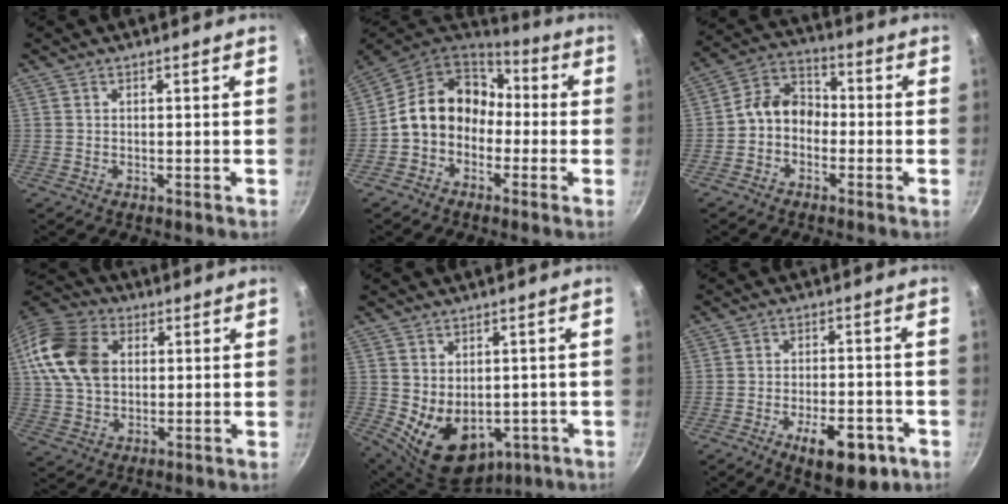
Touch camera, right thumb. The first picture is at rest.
{"total": 13.7, "force": [-1.1, 11.2, 7.7], "torque": [-0.096, 0.055, -0.037]}
{"total": 7.8, "force": [-1.9, 6.0, 4.6], "torque": [-0.055, 0.040, -0.055]}
{"total": 15.7, "force": [3.3, 11.3, 10.5], "torque": [-0.186, 0.012, 0.051]}
{"total": 12.0, "force": [-1.5, 8.7, 8.1], "torque": [-0.108, -0.014, 0.009]}
{"total": 11.7, "force": [-5.4, 5.4, 8.8], "torque": [-0.105, 0.023, -0.068]}